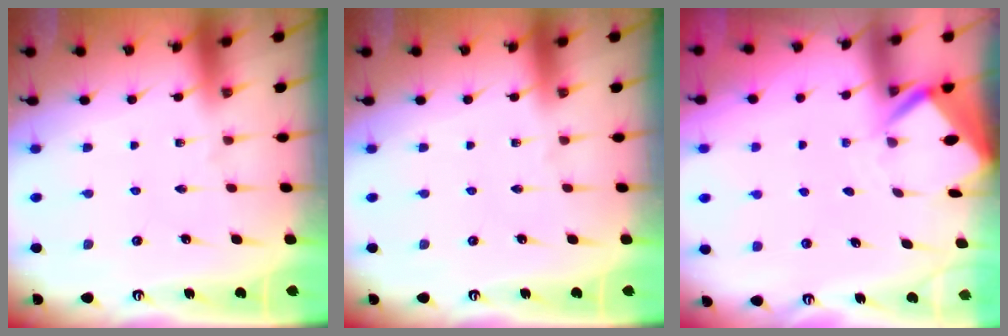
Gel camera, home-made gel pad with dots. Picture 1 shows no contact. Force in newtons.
{"total": 0.0}
{"total": 3.3, "press": 3.3, "slide": 0.3}